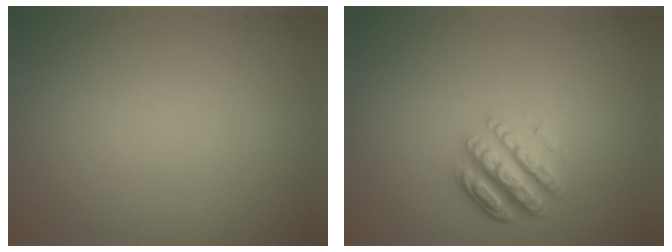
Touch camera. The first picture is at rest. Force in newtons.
{"total": 4.5, "press": 3.3, "slide": 3.1}